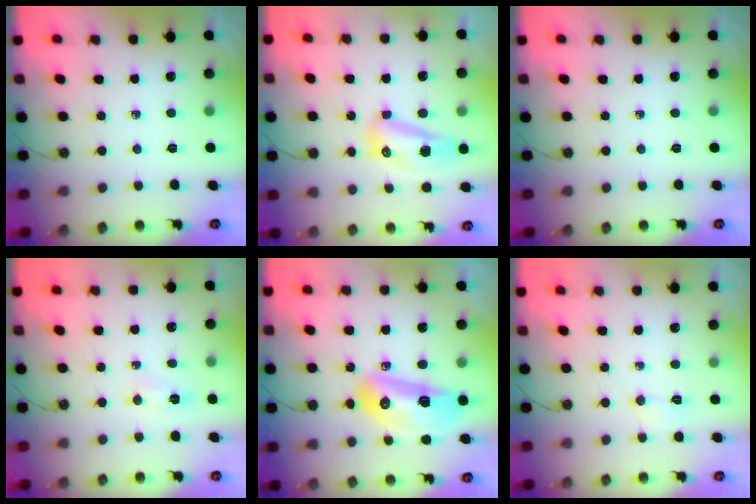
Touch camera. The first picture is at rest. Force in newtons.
{"total": 14.0, "press": 10.7, "slide": 9.0}
{"total": 0.0}
{"total": 4.2, "press": 4.2, "slide": 0.5}
{"total": 15.1, "press": 14.9, "slide": 2.5}
{"total": 2.9, "press": 2.9, "slide": 0.5}